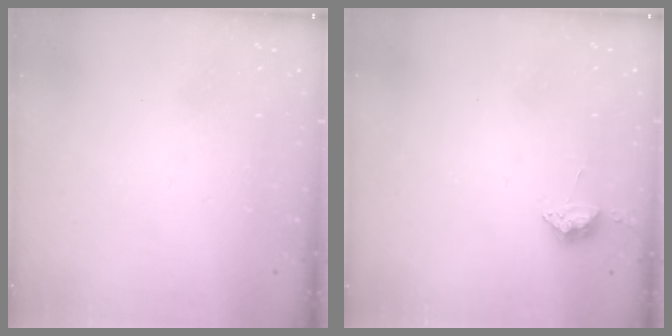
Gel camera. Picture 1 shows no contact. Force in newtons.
{"total": 3.7, "press": 3.7, "slide": 0.5}